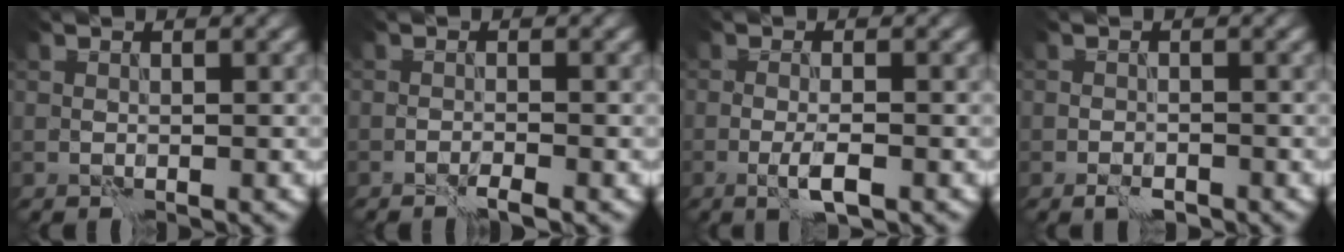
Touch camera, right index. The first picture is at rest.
{"total": 1.1, "force": [-1.0, -0.2, 0.5], "torque": [-0.006, 0.000, -0.020]}
{"total": 2.0, "force": [-1.0, 0.2, 1.8], "torque": [-0.035, 0.000, -0.021]}
{"total": 1.4, "force": [-1.1, 0.6, 0.7], "torque": [-0.009, 0.000, -0.020]}